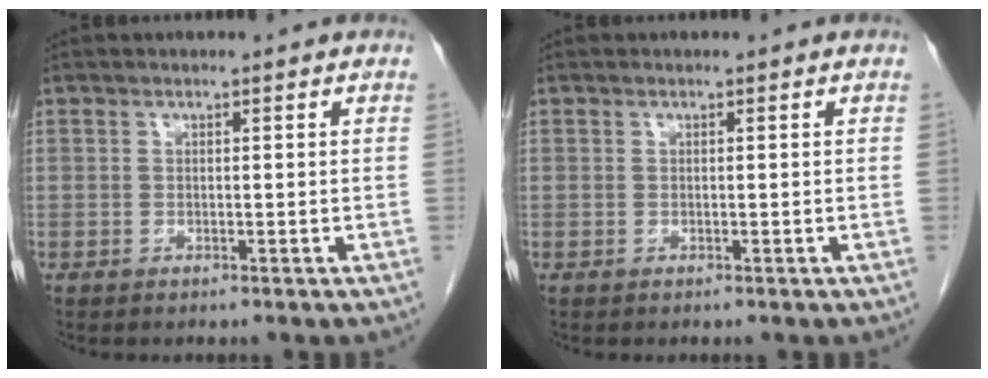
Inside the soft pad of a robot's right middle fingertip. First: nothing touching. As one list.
[{"total": 0.0}]